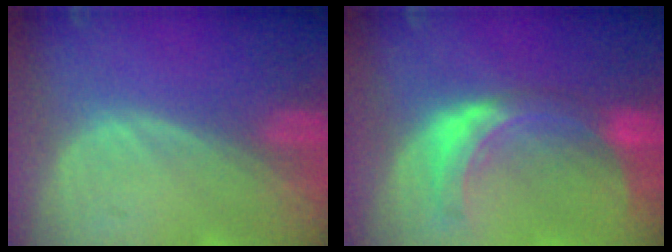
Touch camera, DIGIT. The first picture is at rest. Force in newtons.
{"total": 8.0, "press": 7.0, "slide": 3.8}